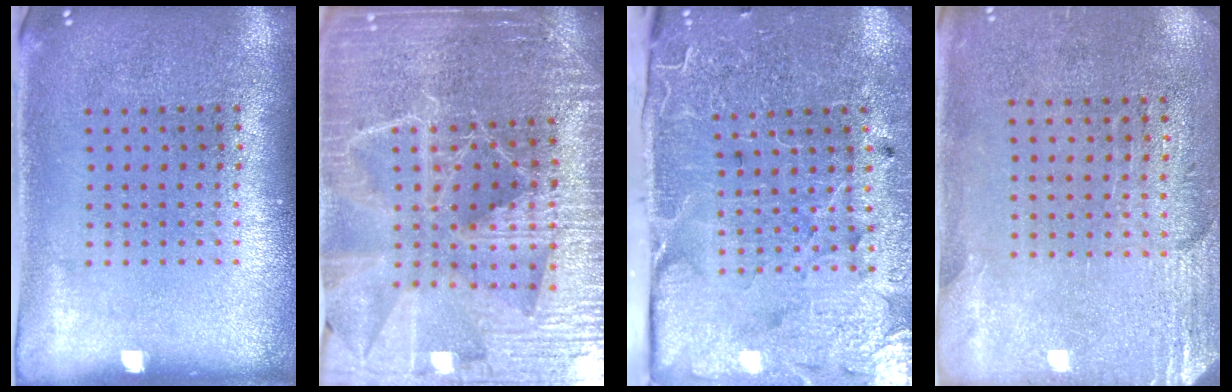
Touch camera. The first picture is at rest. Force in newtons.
{"total": 5.1, "press": 4.6, "slide": 2.1}
{"total": 3.7, "press": 3.6, "slide": 1.0}
{"total": 2.8, "press": 2.4, "slide": 1.3}